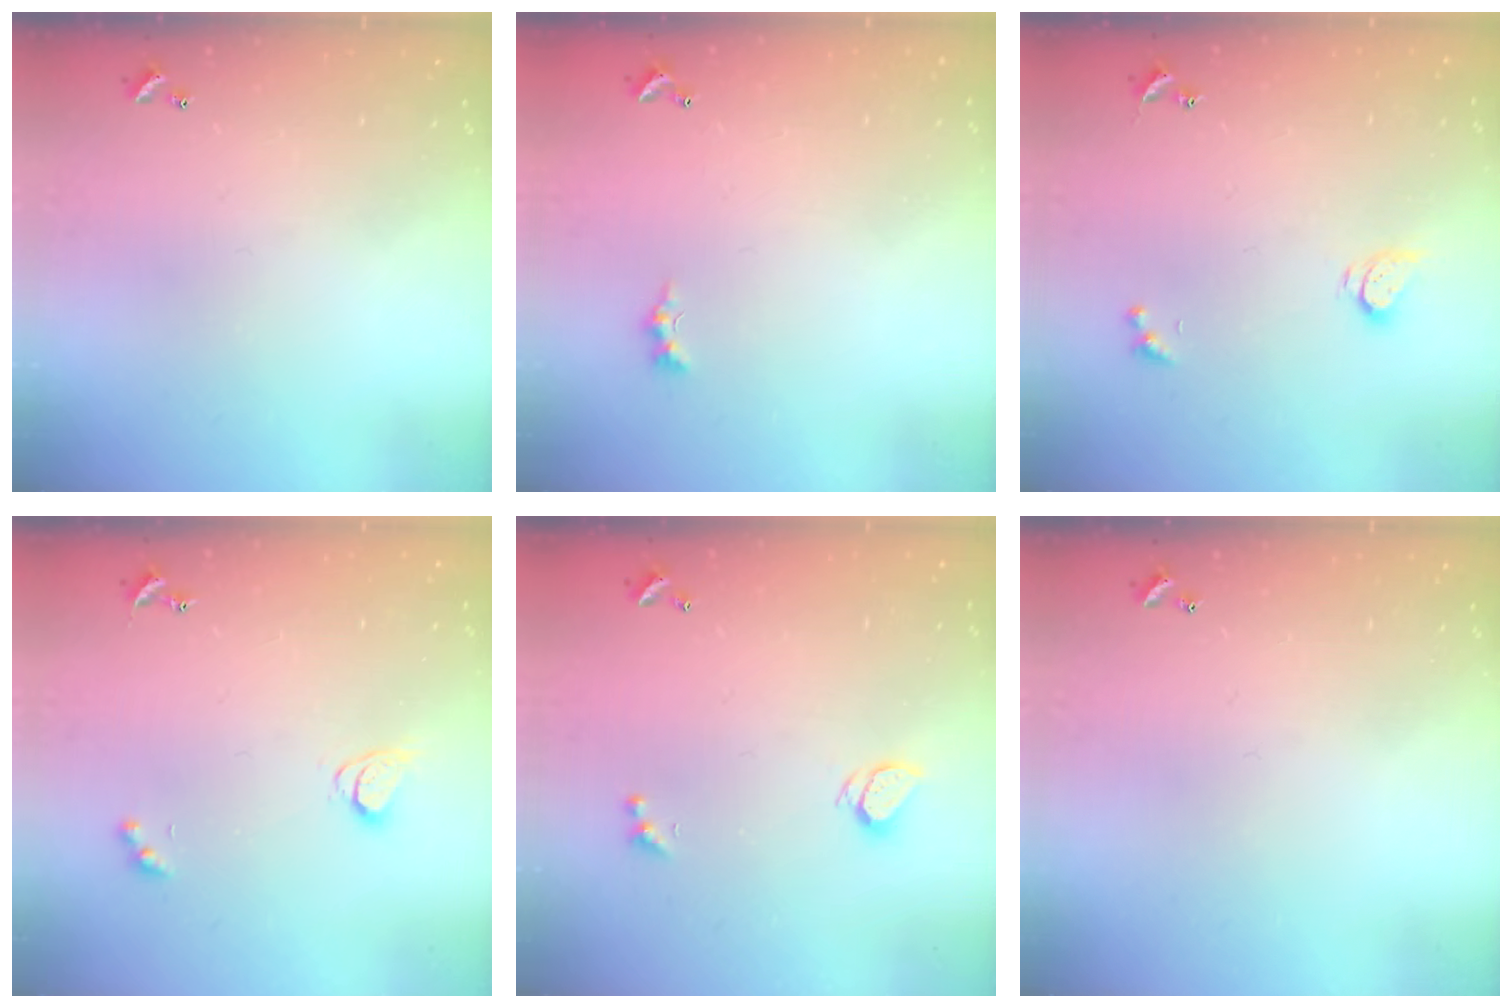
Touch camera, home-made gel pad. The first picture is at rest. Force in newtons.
{"total": 0.0}
{"total": 2.6, "press": 2.5, "slide": 0.3}
{"total": 2.3, "press": 2.3, "slide": 0.3}
{"total": 1.8, "press": 1.7, "slide": 0.5}
{"total": 0.0}